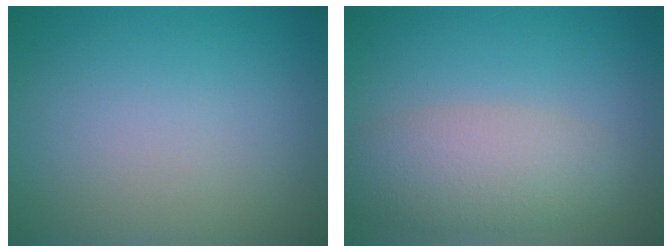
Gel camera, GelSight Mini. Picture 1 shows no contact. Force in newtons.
{"total": 4.5, "press": 4.4, "slide": 0.4}